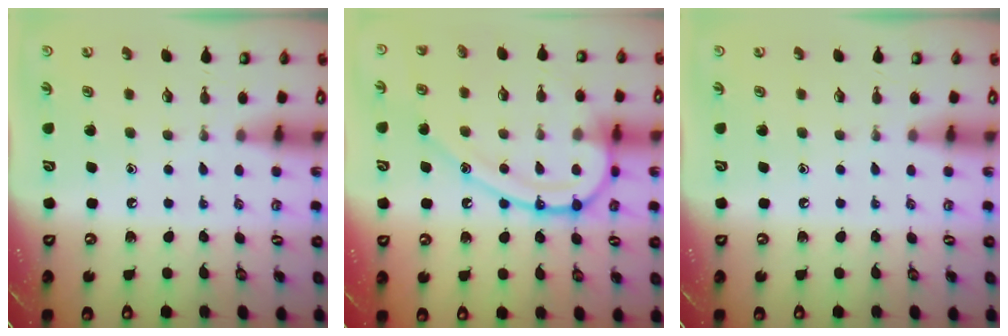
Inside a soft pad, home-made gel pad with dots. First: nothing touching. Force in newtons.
{"total": 17.9, "press": 17.9, "slide": 1.6}
{"total": 0.0}